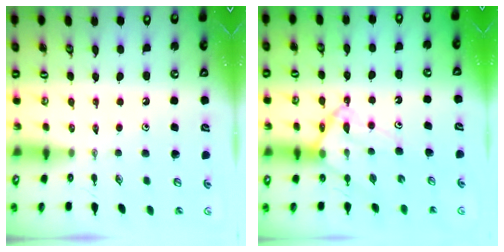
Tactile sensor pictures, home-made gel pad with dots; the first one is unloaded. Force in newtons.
{"total": 11.3, "press": 11.2, "slide": 1.2}